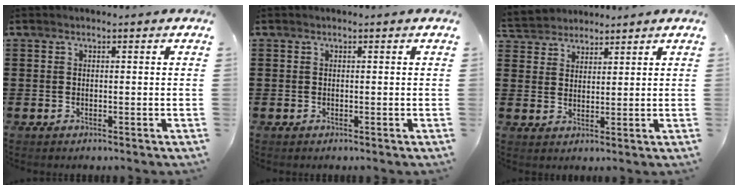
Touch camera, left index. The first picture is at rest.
{"total": 0.0}
{"total": 3.1, "force": [2.8, 1.0, -0.6], "torque": [-0.002, -0.005, 0.054]}